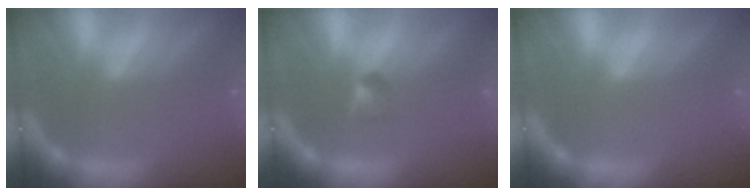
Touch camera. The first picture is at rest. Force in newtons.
{"total": 1.4}
{"total": 0.0}